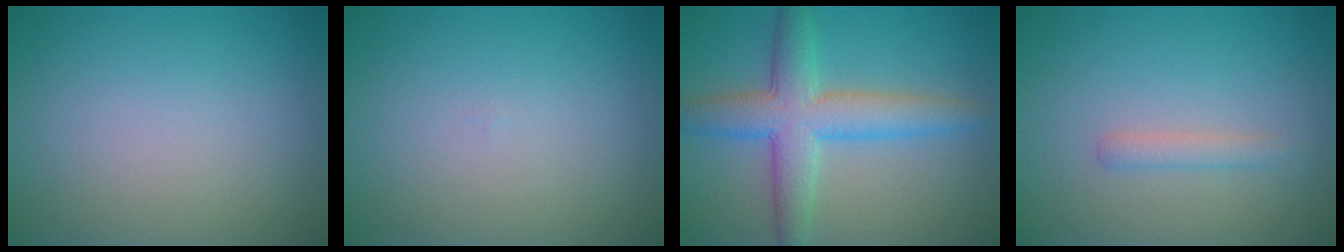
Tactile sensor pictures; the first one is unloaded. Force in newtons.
{"total": 0.0}
{"total": 6.1, "press": 6.1, "slide": 0.1}
{"total": 1.4, "press": 1.4, "slide": 0.0}